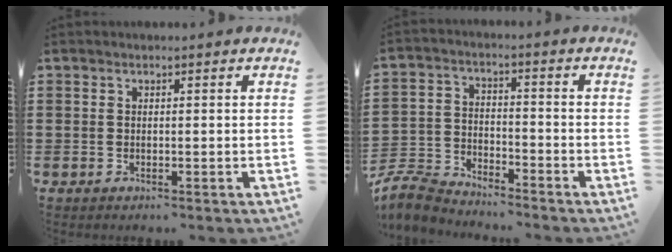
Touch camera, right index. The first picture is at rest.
{"total": 6.1, "force": [-5.9, 1.3, 1.1], "torque": [-0.044, 0.000, -0.121]}